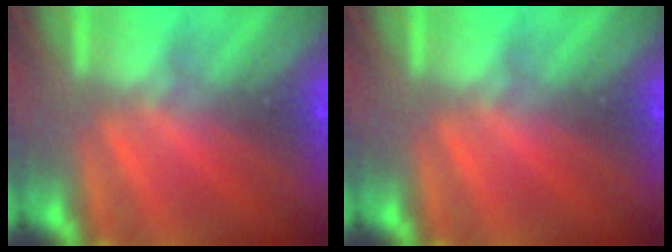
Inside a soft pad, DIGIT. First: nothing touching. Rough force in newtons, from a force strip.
{"total": 0.0}